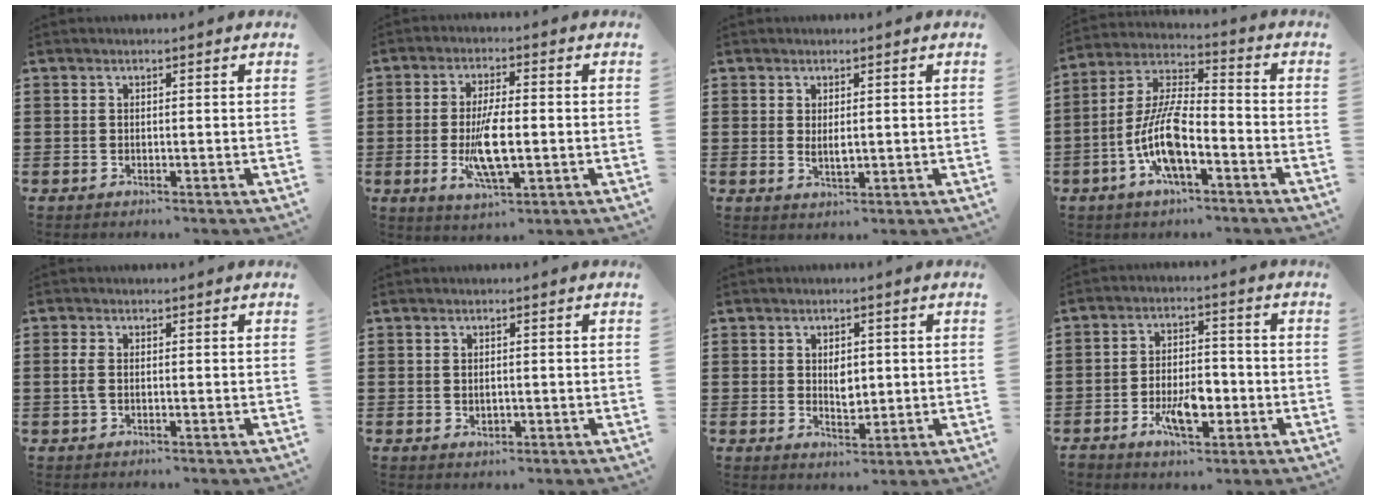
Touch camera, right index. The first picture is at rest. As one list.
[{"total": 8.7, "force": [-1.5, 3.0, 8.1], "torque": [-0.162, -0.009, -0.025]}, {"total": 2.1, "force": [0.3, 0.8, 1.9], "torque": [-0.029, -0.002, 0.003]}, {"total": 11.0, "force": [-4.4, 3.9, 9.3], "torque": [-0.215, -0.003, -0.088]}, {"total": 1.8, "force": [-0.2, 0.8, 1.6], "torque": [-0.044, -0.004, -0.009]}, {"total": 1.1, "force": [0.0, 0.7, 0.8], "torque": [-0.017, 0.005, -0.001]}, {"total": 3.4, "force": [0.4, 2.1, 2.6], "torque": [-0.039, 0.002, 0.003]}, {"total": 7.3, "force": [-3.1, 3.4, 5.8], "torque": [-0.110, 0.005, -0.053]}]